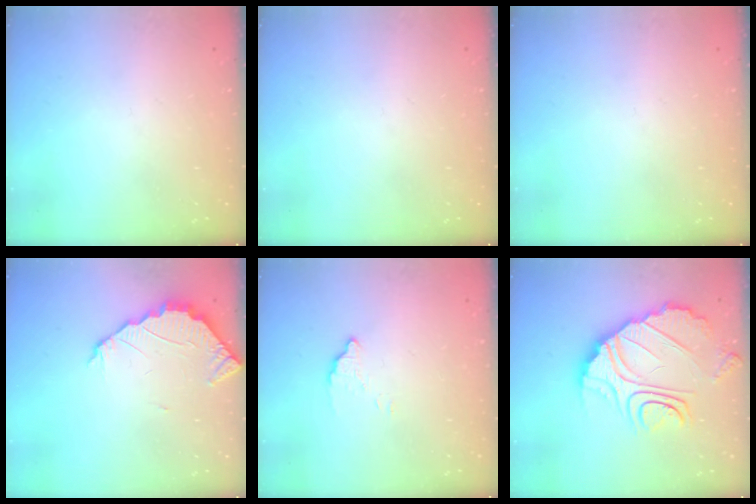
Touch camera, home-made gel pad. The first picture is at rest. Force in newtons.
{"total": 0.0}
{"total": 0.0}
{"total": 2.6, "press": 2.6, "slide": 0.2}
{"total": 3.0, "press": 3.0, "slide": 0.1}
{"total": 14.3, "press": 14.2, "slide": 1.3}